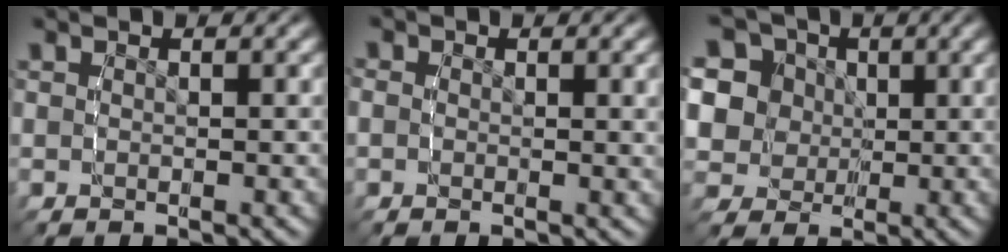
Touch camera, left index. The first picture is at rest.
{"total": 1.2, "force": [0.2, 0.8, 0.9], "torque": [-0.015, 0.000, 0.001]}
{"total": 12.4, "force": [2.5, 10.9, 5.5], "torque": [-0.130, -0.024, 0.040]}